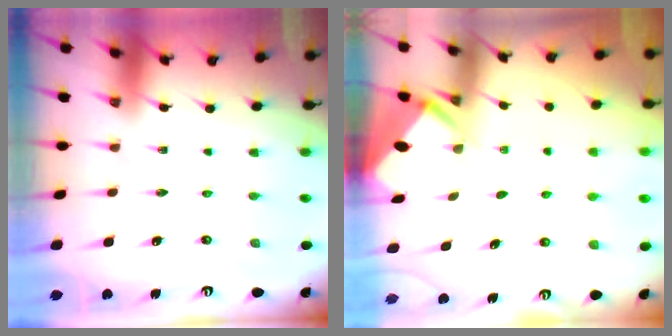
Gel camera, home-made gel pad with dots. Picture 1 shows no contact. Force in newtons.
{"total": 2.7, "press": 2.7, "slide": 0.2}